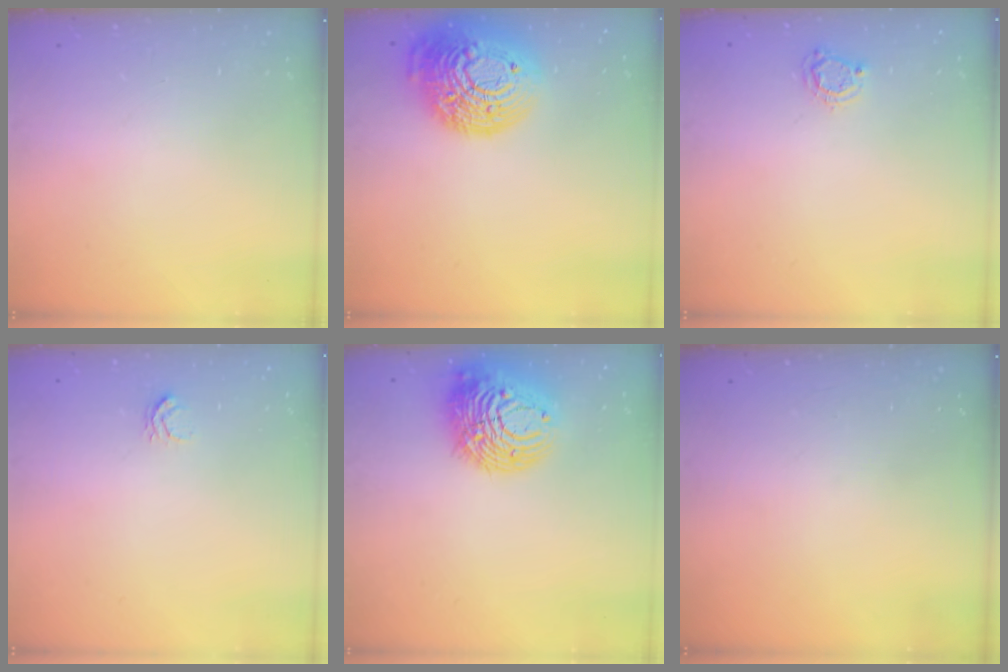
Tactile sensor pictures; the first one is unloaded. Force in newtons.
{"total": 22.1, "press": 22.0, "slide": 1.7}
{"total": 4.5, "press": 4.5, "slide": 0.5}
{"total": 2.6, "press": 2.6, "slide": 0.2}
{"total": 14.9, "press": 14.7, "slide": 1.8}
{"total": 0.0}